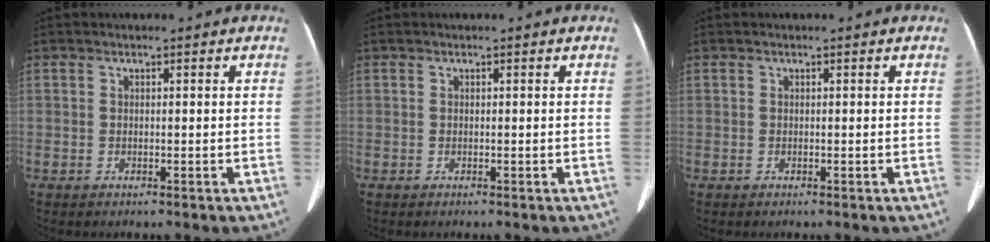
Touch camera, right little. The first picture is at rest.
{"total": 0.0}
{"total": 0.0}